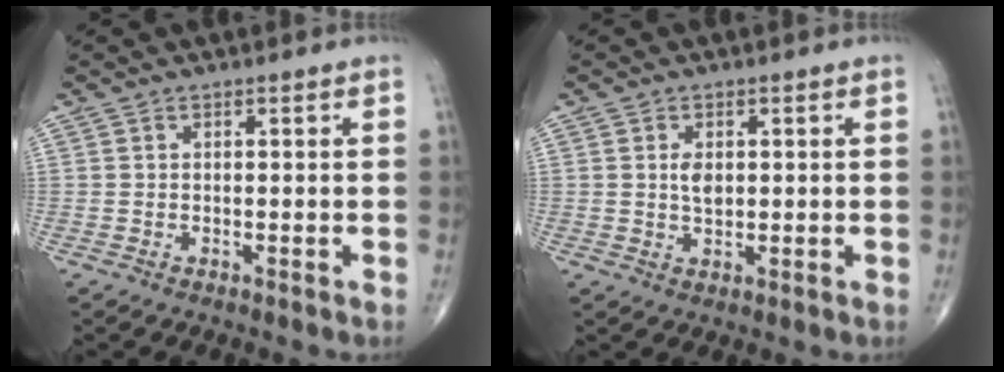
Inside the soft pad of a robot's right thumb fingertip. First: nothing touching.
{"total": 3.1, "force": [0.6, 1.8, 2.4], "torque": [-0.035, -0.005, 0.013]}